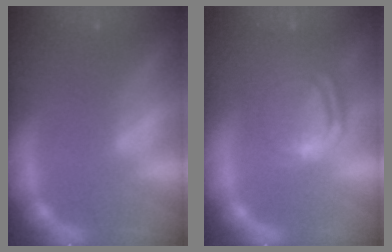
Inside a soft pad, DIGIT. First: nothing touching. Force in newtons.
{"total": 8.0}